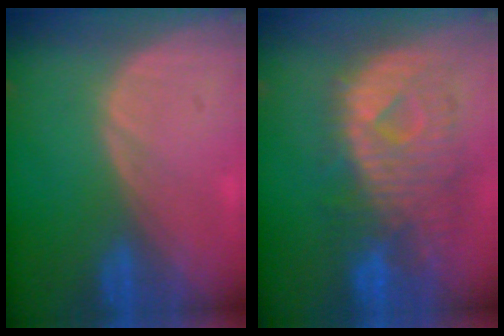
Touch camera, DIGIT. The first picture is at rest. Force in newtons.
{"total": 10.9, "press": 9.7, "slide": 5.1}